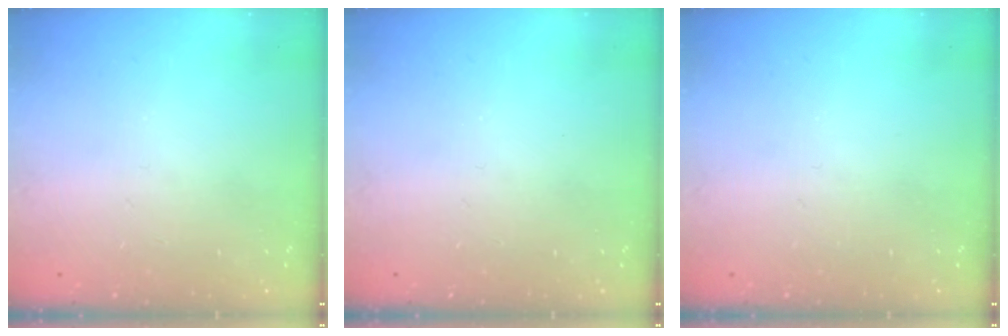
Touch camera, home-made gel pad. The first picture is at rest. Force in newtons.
{"total": 0.0}
{"total": 0.0}